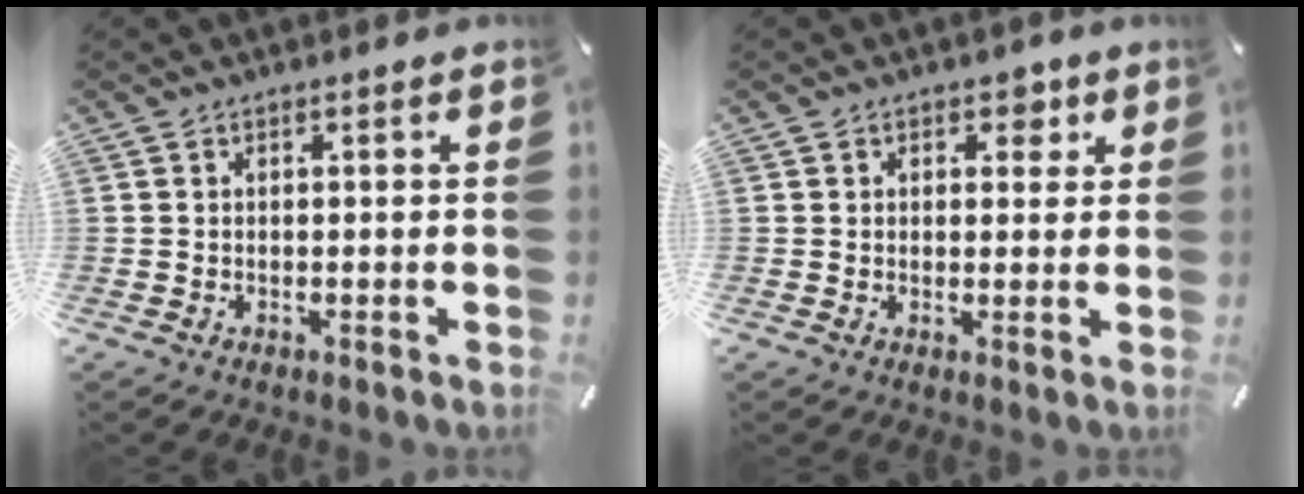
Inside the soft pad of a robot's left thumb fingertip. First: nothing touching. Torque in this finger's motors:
{"motor_torque": [0.21, -0.23, 0.09, 0.02, -0.04]}